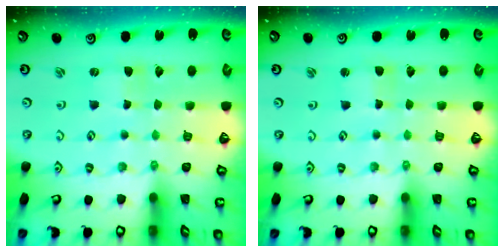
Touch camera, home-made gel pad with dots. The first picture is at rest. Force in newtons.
{"total": 2.0, "press": 2.0, "slide": 0.3}